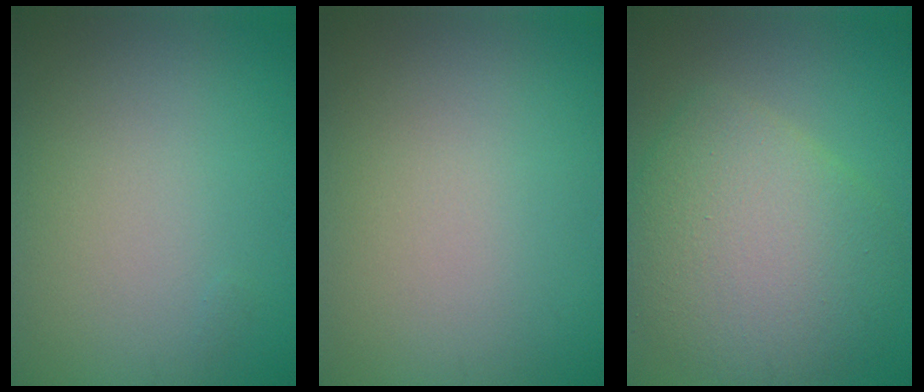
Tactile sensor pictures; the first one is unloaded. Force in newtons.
{"total": 0.0}
{"total": 7.5, "press": 7.5, "slide": 0.2}